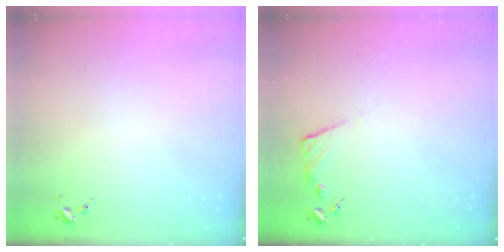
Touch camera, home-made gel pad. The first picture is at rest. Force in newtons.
{"total": 6.0, "press": 6.0, "slide": 0.4}